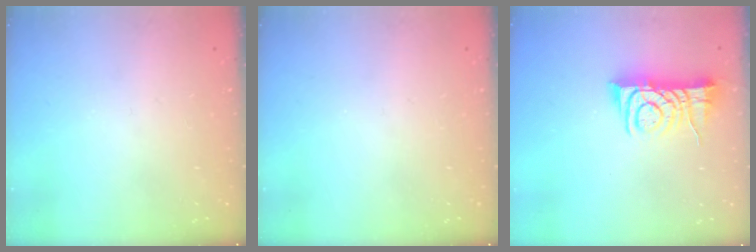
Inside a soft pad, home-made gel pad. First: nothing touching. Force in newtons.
{"total": 0.0}
{"total": 8.0, "press": 8.0, "slide": 0.7}